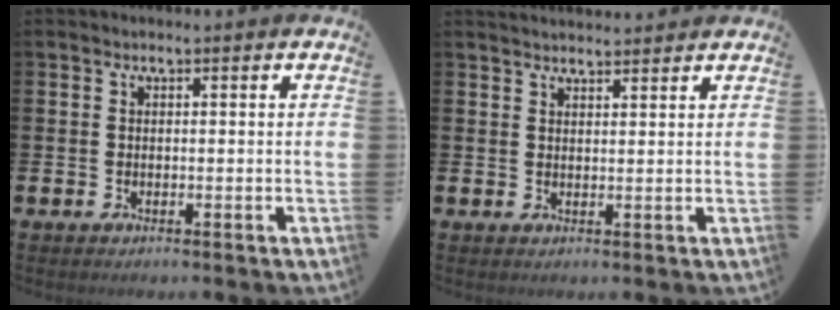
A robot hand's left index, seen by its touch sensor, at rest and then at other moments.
{"total": 2.3, "force": [2.3, 0.3, 0.1], "torque": [0.003, -0.013, 0.040]}